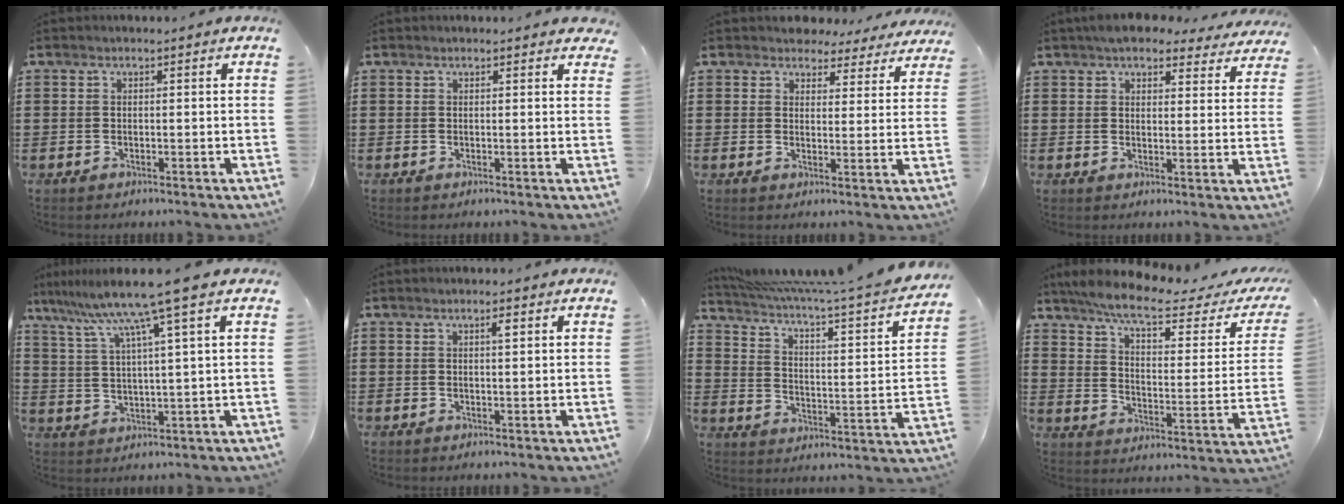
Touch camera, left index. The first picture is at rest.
{"total": 0.8, "force": [0.7, 0.2, 0.3], "torque": [0.000, 0.000, 0.011]}
{"total": 4.0, "force": [3.8, 1.2, 0.4], "torque": [-0.019, -0.014, 0.067]}
{"total": 5.3, "force": [4.7, 1.6, 1.7], "torque": [-0.042, -0.010, 0.087]}
{"total": 9.6, "force": [6.6, -1.2, 6.9], "torque": [-0.156, -0.028, 0.106]}
{"total": 1.4, "force": [0.6, 0.3, 1.3], "torque": [-0.017, -0.001, 0.007]}
{"total": 4.1, "force": [3.1, -0.4, 2.5], "torque": [-0.067, -0.039, 0.042]}
{"total": 7.6, "force": [5.9, 0.7, 4.7], "torque": [-0.111, -0.034, 0.095]}